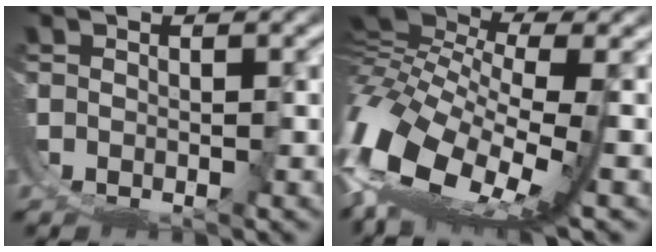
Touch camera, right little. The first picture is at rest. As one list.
[{"total": 12.1, "force": [1.4, 6.9, 9.9], "torque": [-0.228, -0.037, 0.040]}]